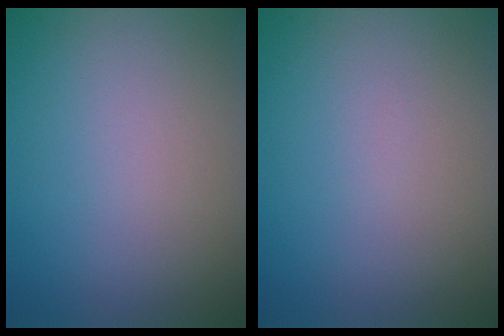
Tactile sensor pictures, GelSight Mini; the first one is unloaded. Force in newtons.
{"total": 0.0}